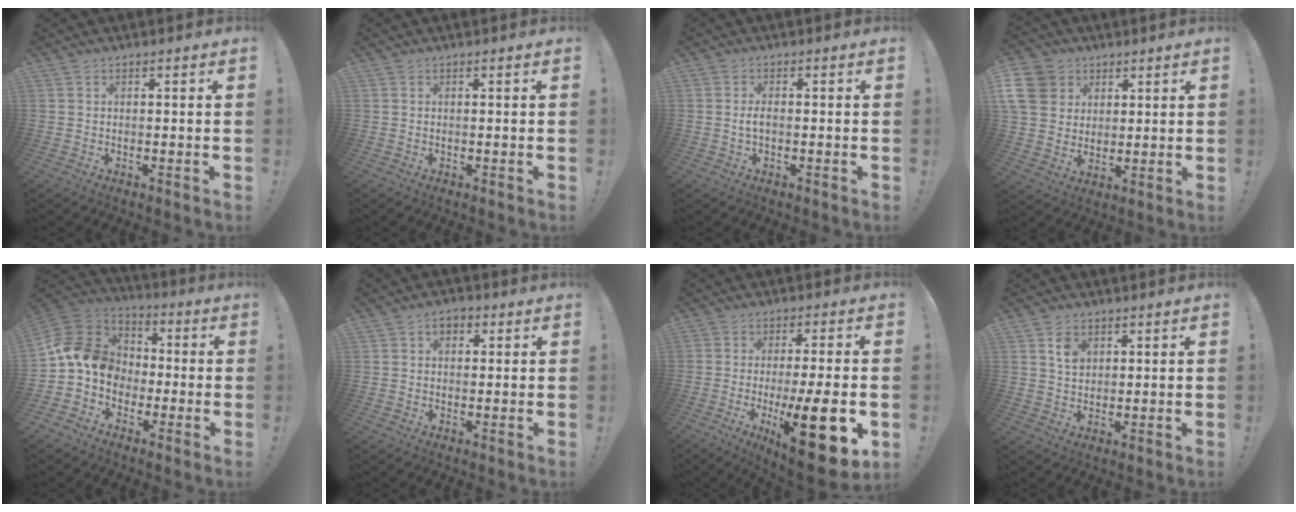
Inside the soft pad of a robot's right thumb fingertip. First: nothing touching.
{"total": 0.0}
{"total": 2.3, "force": [-0.6, 1.1, 2.0], "torque": [-0.044, 0.004, -0.013]}
{"total": 12.4, "force": [4.5, 10.4, 5.0], "torque": [-0.082, -0.018, 0.096]}
{"total": 13.8, "force": [-1.0, 11.4, 7.7], "torque": [-0.132, 0.025, -0.010]}
{"total": 3.7, "force": [1.1, 2.7, 2.2], "torque": [-0.031, 0.004, 0.019]}
{"total": 19.2, "force": [-5.5, 4.6, 17.8], "torque": [-0.262, 0.017, -0.075]}
{"total": 4.9, "force": [2.1, 3.6, 2.6], "torque": [-0.029, -0.008, 0.037]}